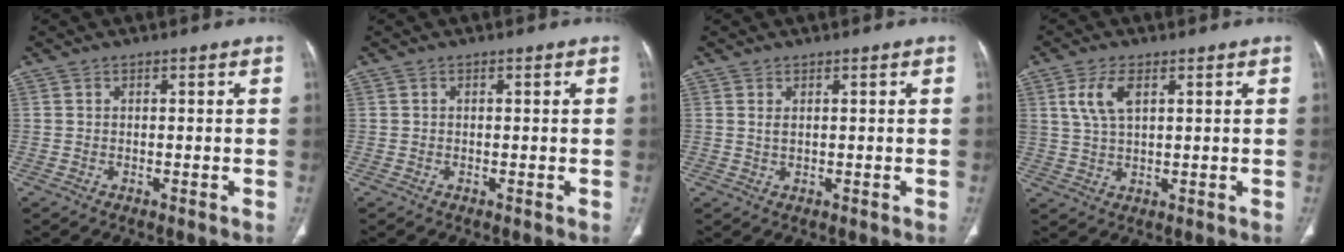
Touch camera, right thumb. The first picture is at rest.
{"total": 0.0}
{"total": 1.2, "force": [0.5, 0.5, 1.0], "torque": [-0.021, 0.000, 0.015]}
{"total": 6.1, "force": [2.4, 3.0, 4.8], "torque": [-0.102, -0.004, 0.053]}